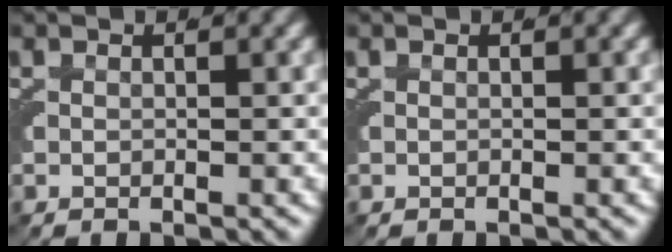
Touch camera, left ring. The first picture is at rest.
{"total": 0.0}